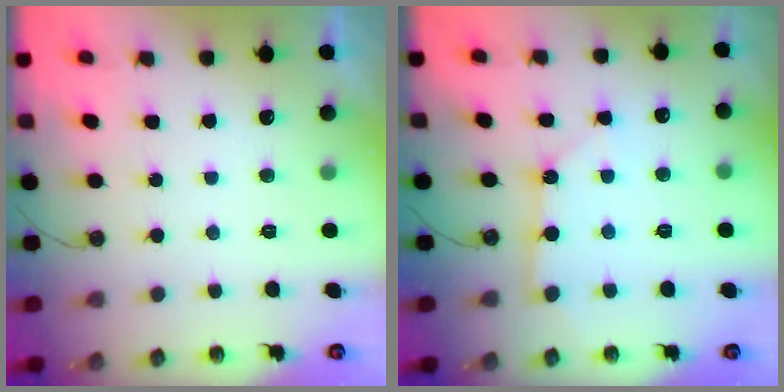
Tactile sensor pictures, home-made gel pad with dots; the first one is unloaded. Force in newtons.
{"total": 2.8, "press": 2.8, "slide": 0.2}